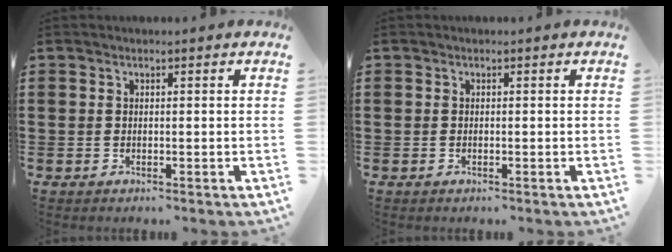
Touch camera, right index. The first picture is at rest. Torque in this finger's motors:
{"motor_torque": [1.35, 0.78, 0.02, 0.00]}